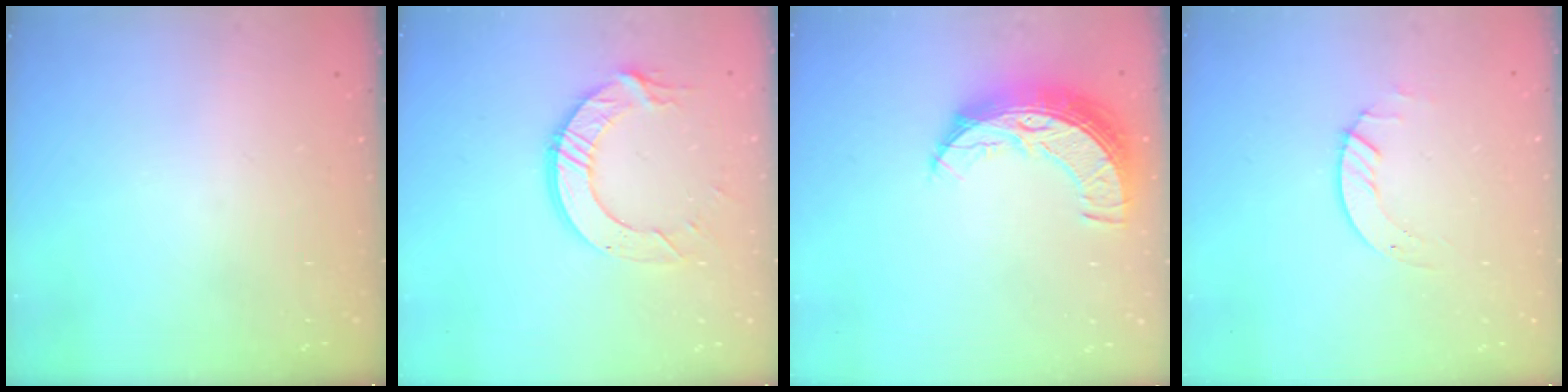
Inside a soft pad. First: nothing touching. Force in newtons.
{"total": 11.1, "press": 11.0, "slide": 1.1}
{"total": 11.5, "press": 11.5, "slide": 0.9}
{"total": 2.0, "press": 2.0, "slide": 0.2}